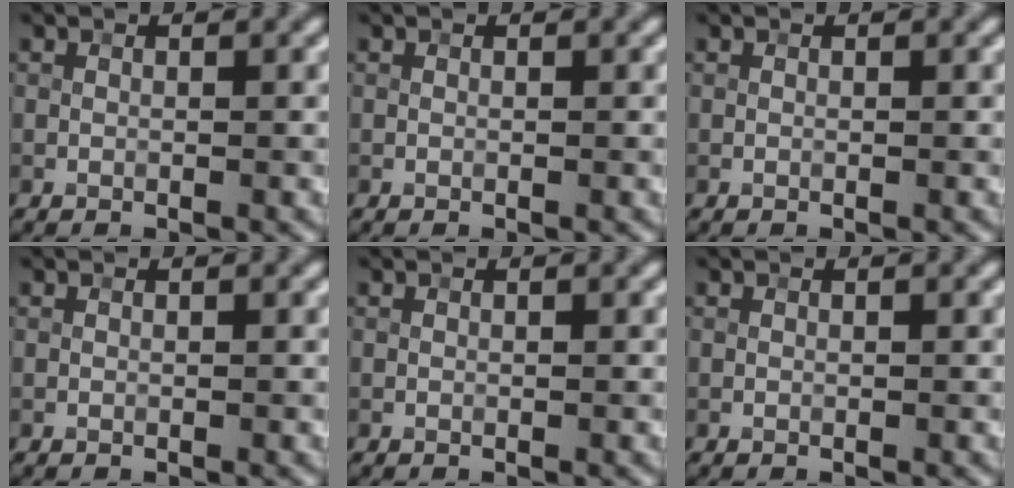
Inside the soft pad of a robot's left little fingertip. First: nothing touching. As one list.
[{"total": 0.0}, {"total": 0.0}, {"total": 0.0}, {"total": 0.0}, {"total": 0.0}]